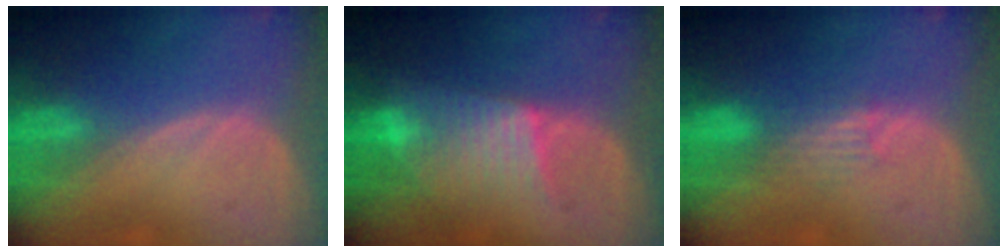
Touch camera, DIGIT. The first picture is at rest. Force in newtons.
{"total": 6.4, "press": 6.3, "slide": 0.7}
{"total": 3.3, "press": 3.1, "slide": 1.1}